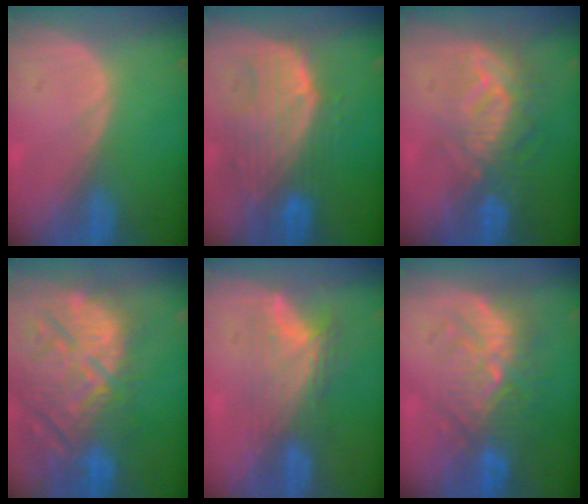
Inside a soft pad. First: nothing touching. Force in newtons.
{"total": 10.1, "press": 8.8, "slide": 4.9}
{"total": 9.5, "press": 8.3, "slide": 4.7}
{"total": 14.9, "press": 12.9, "slide": 7.4}
{"total": 8.2, "press": 6.8, "slide": 4.7}
{"total": 9.3, "press": 8.9, "slide": 2.7}